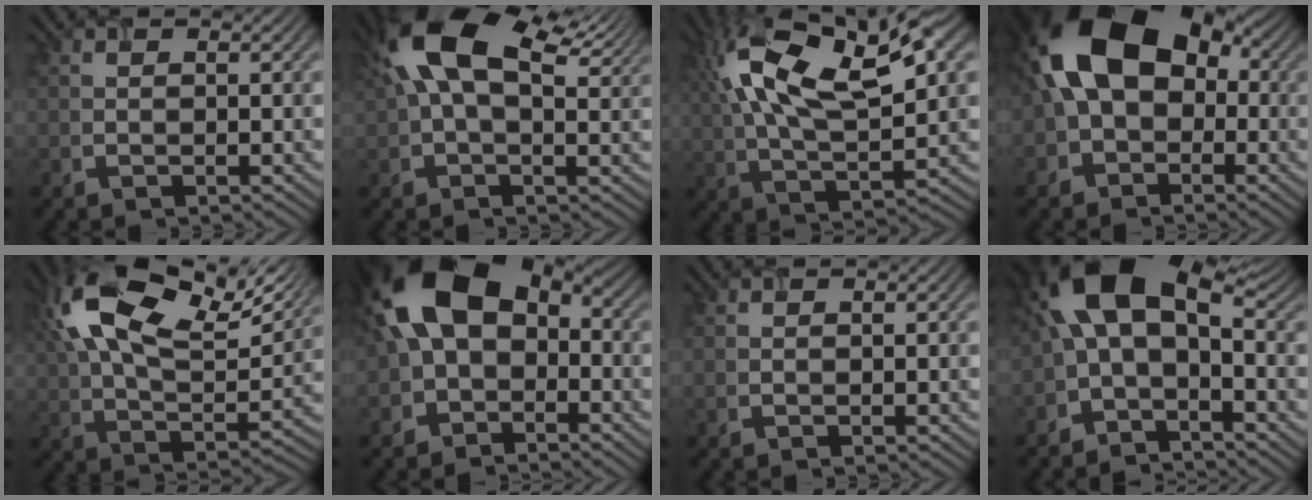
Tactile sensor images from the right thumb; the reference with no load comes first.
{"total": 15.0, "force": [5.8, 7.7, 11.5], "torque": [-0.228, 0.025, 0.095]}
{"total": 16.1, "force": [5.3, 7.0, 13.4], "torque": [-0.275, 0.020, 0.091]}
{"total": 16.7, "force": [1.1, 11.7, 11.9], "torque": [-0.199, 0.006, 0.019]}
{"total": 18.6, "force": [8.4, 9.4, 13.8], "torque": [-0.282, 0.039, 0.129]}
{"total": 13.6, "force": [-0.1, 9.4, 9.8], "torque": [-0.187, 0.004, -0.006]}
{"total": 0.0}
{"total": 12.1, "force": [-0.4, 6.8, 9.9], "torque": [-0.193, 0.013, -0.018]}